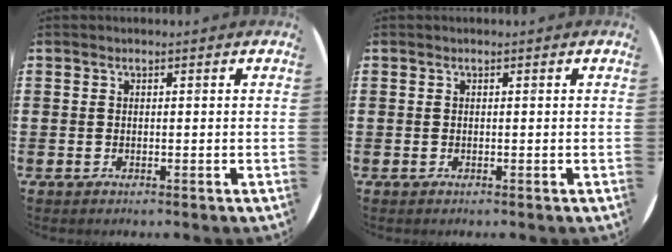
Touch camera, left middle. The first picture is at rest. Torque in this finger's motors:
{"motor_torque": [-0.08, 0.06, 0.00, 0.00]}